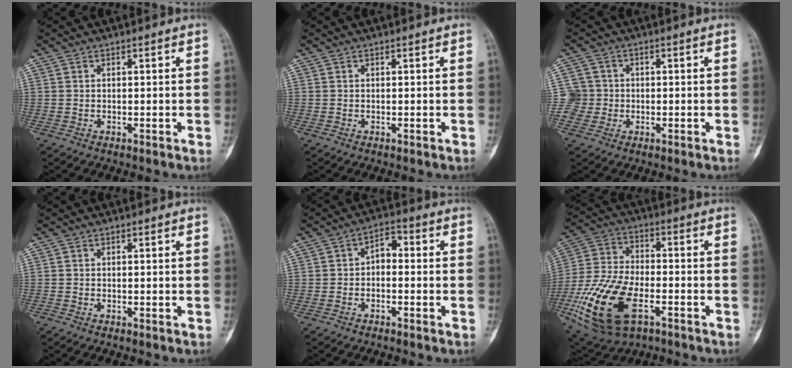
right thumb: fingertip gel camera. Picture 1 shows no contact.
{"total": 0.0}
{"total": 4.0, "force": [-0.5, 4.0, -0.1], "torque": [0.032, 0.014, -0.016]}
{"total": 0.0}
{"total": 3.7, "force": [-0.4, 2.5, 2.7], "torque": [-0.028, 0.024, -0.020]}
{"total": 20.2, "force": [-7.7, 10.6, 15.4], "torque": [-0.324, 0.013, -0.134]}